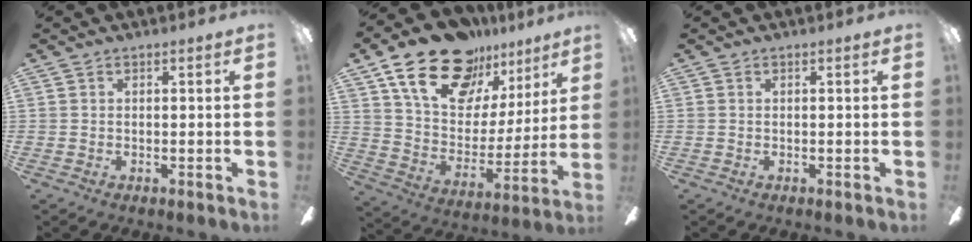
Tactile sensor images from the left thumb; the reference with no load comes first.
{"total": 23.1, "force": [15.7, 12.3, 11.6], "torque": [-0.204, -0.087, 0.284]}
{"total": 0.0}